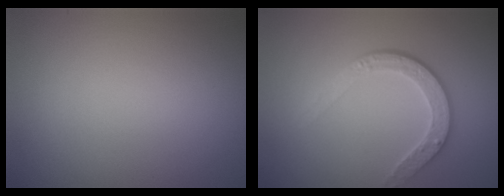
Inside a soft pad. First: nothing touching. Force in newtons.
{"total": 3.5, "press": 2.9, "slide": 2.0}